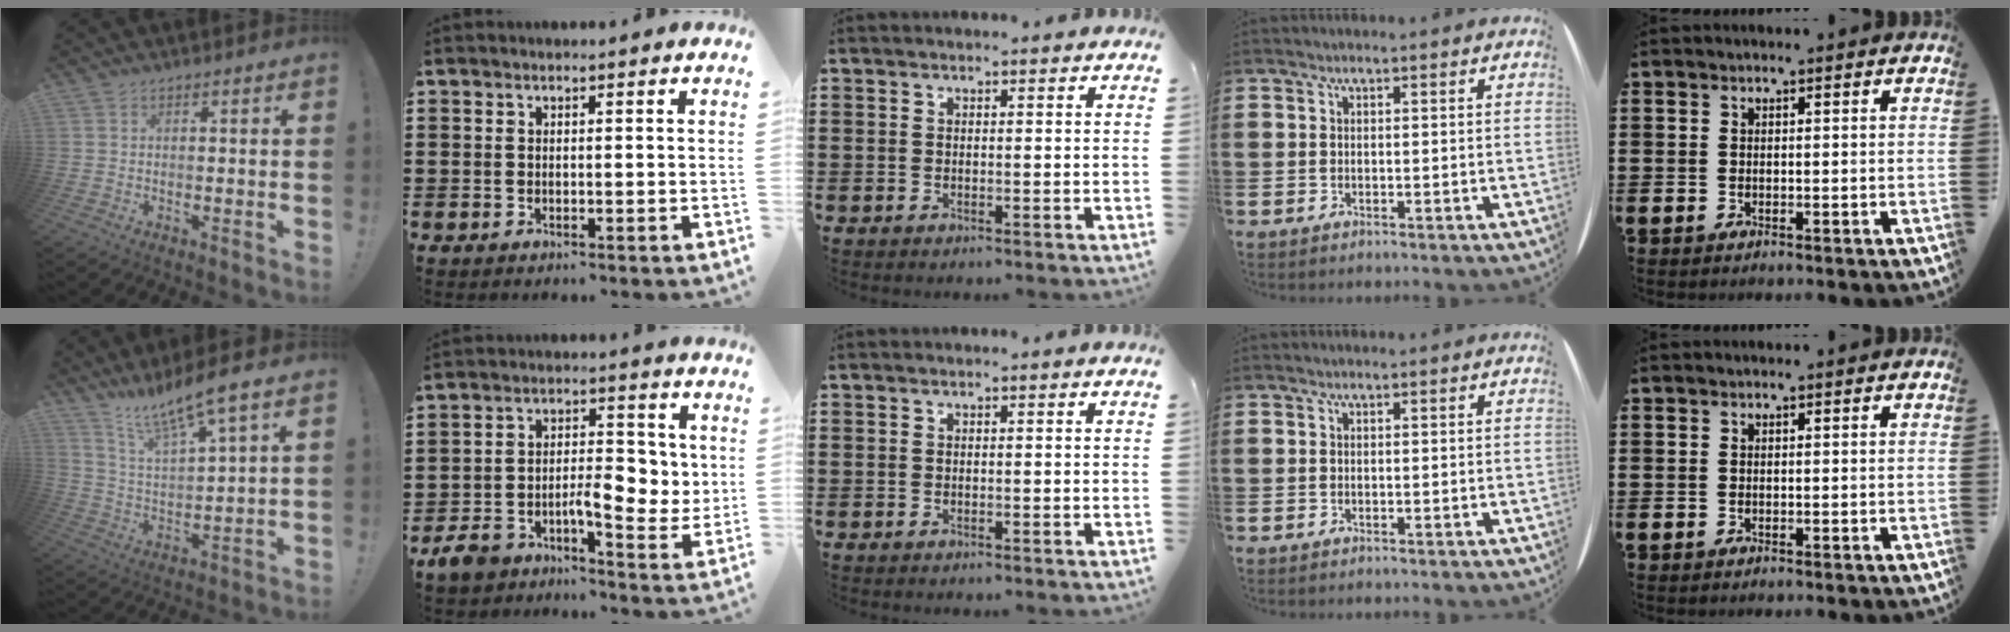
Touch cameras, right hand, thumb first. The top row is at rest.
{"thumb": {"total": 11.1, "force": [9.7, 0.5, 5.5], "torque": [-0.105, -0.070, 0.163]}, "index": {"total": 8.6, "force": [-2.0, 4.9, 6.7], "torque": [-0.093, 0.011, -0.038]}}